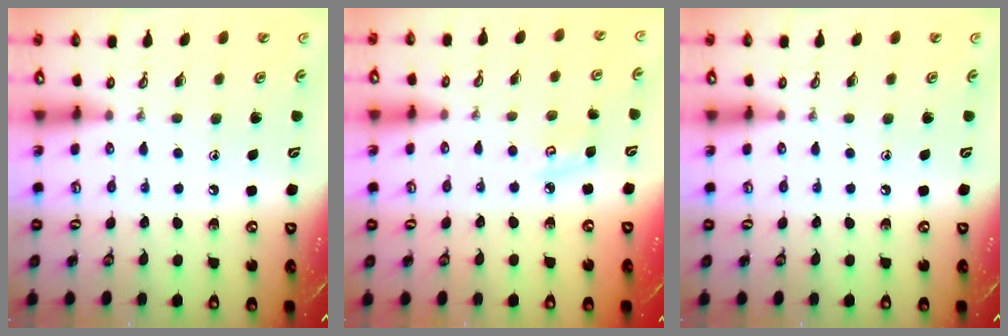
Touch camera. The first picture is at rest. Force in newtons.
{"total": 3.9, "press": 3.9, "slide": 0.4}
{"total": 0.0}